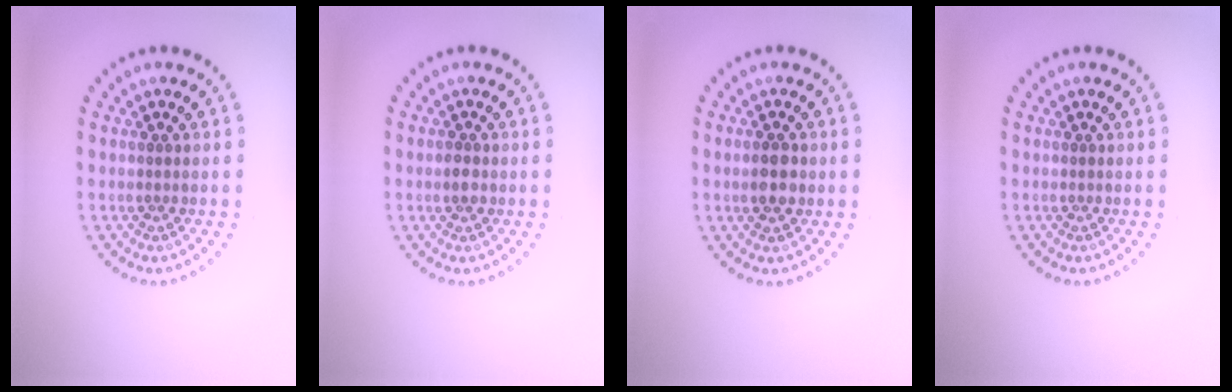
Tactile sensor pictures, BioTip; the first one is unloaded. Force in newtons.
{"total": 1.1, "press": 1.1, "slide": 0.1}
{"total": 2.6, "press": 2.6, "slide": 0.2}
{"total": 0.0}